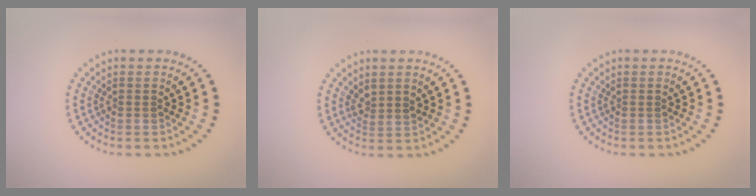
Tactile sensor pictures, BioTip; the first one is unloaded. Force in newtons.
{"total": 1.3, "press": 1.1, "slide": 0.7}
{"total": 0.0}